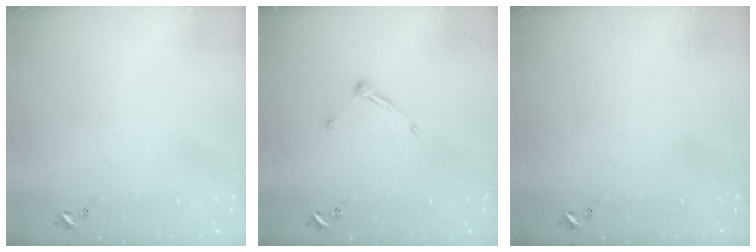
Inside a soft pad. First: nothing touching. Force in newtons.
{"total": 5.9, "press": 5.9, "slide": 0.6}
{"total": 0.0}